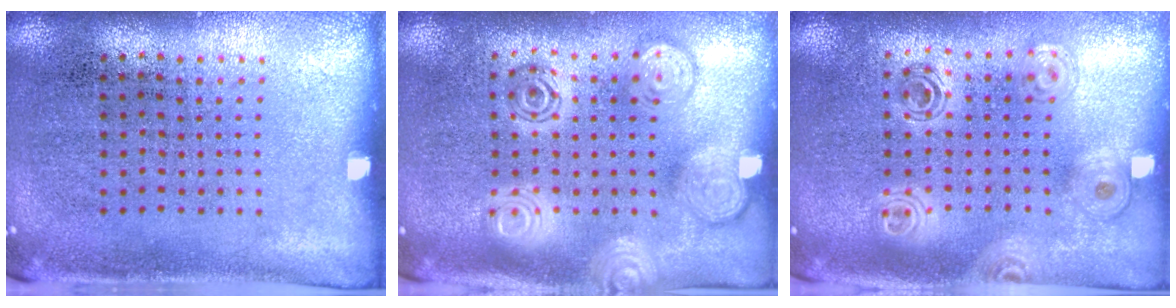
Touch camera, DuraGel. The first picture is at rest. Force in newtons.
{"total": 2.8, "press": 2.8, "slide": 0.3}
{"total": 1.6, "press": 1.4, "slide": 0.8}